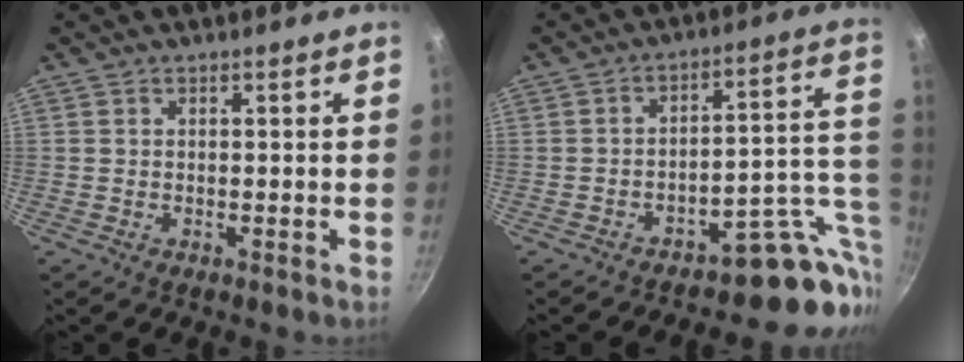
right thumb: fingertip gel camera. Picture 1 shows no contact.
{"total": 15.9, "force": [-8.1, 6.6, 12.0], "torque": [-0.073, 0.107, -0.105]}